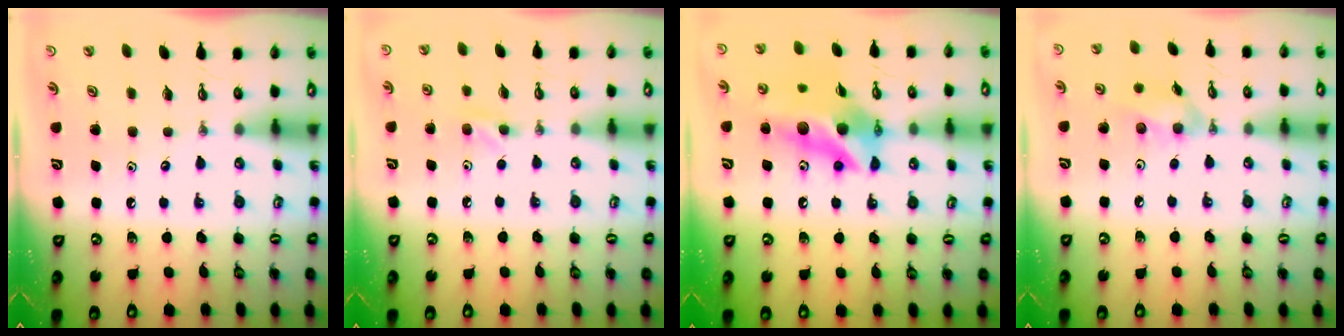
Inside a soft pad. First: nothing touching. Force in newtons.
{"total": 4.6, "press": 4.3, "slide": 1.6}
{"total": 14.8, "press": 14.7, "slide": 1.3}
{"total": 9.8, "press": 9.5, "slide": 2.3}